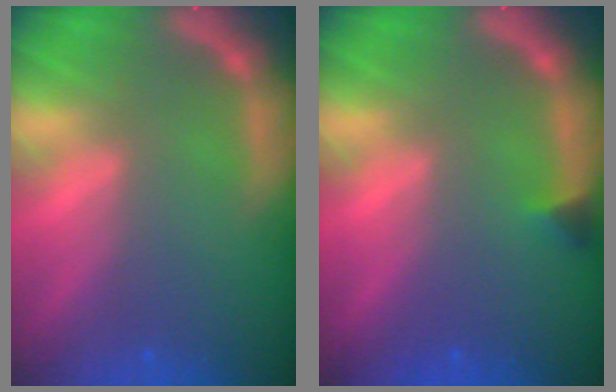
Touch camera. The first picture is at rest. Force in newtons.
{"total": 0.9}